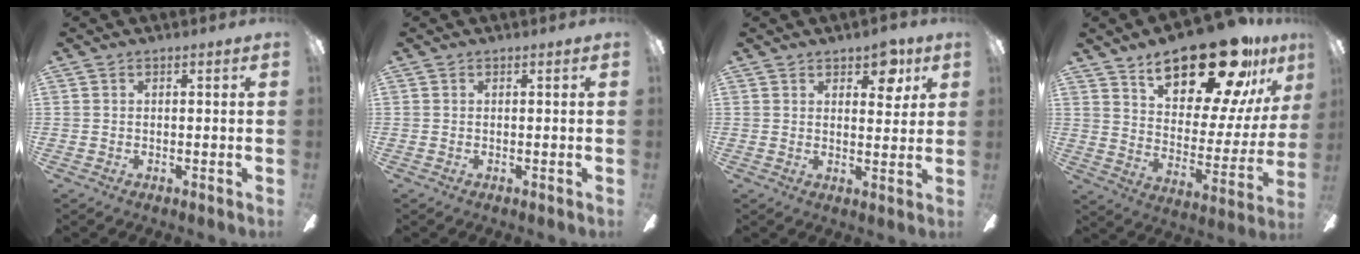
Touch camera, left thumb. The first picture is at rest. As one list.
[{"total": 0.0}, {"total": 6.5, "force": [4.0, 3.4, 3.8], "torque": [-0.035, -0.013, 0.066]}, {"total": 24.2, "force": [16.9, 9.0, 14.7], "torque": [-0.217, -0.106, 0.283]}]